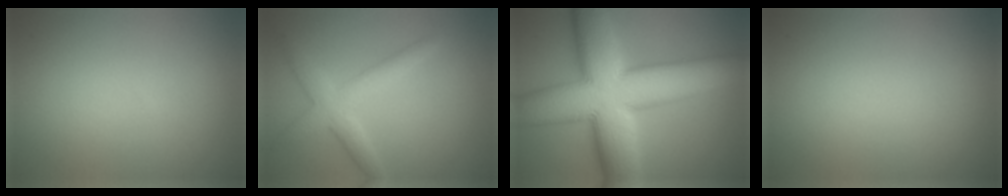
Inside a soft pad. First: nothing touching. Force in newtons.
{"total": 3.5, "press": 3.5, "slide": 0.1}
{"total": 15.6, "press": 15.6, "slide": 0.3}
{"total": 0.0}